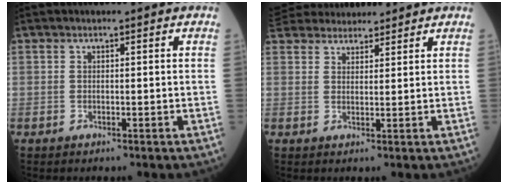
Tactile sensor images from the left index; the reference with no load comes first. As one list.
[{"total": 10.7, "force": [9.8, 3.2, 3.0], "torque": [-0.056, 0.038, 0.161]}]